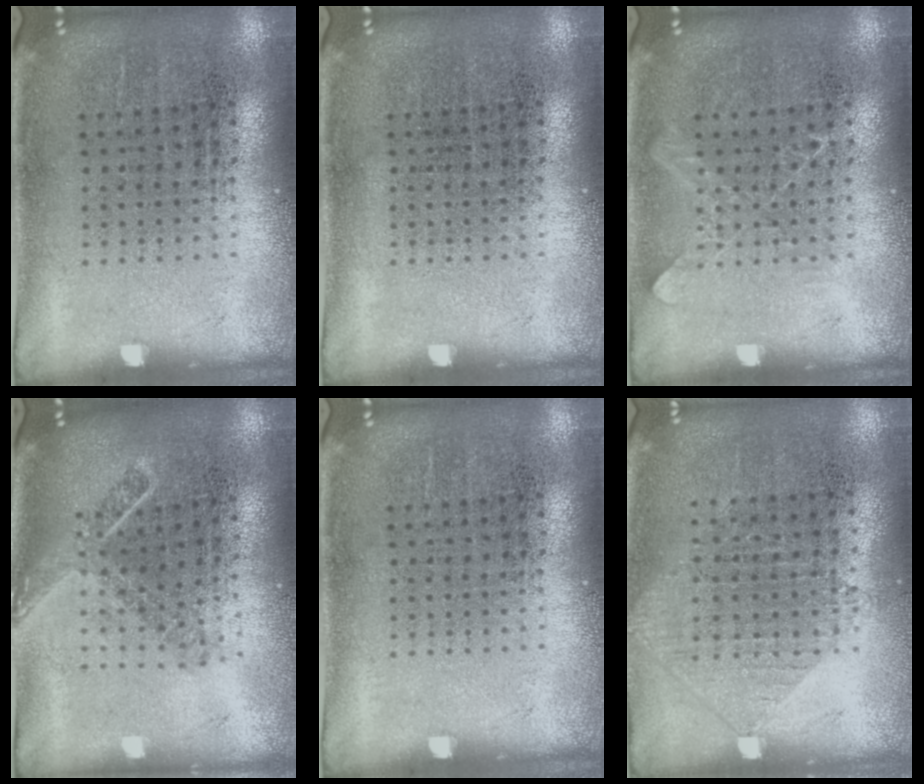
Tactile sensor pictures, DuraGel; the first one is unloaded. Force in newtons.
{"total": 0.0}
{"total": 1.0, "press": 1.0, "slide": 0.3}
{"total": 1.8, "press": 1.3, "slide": 1.3}
{"total": 0.0}
{"total": 0.9, "press": 0.9, "slide": 0.3}